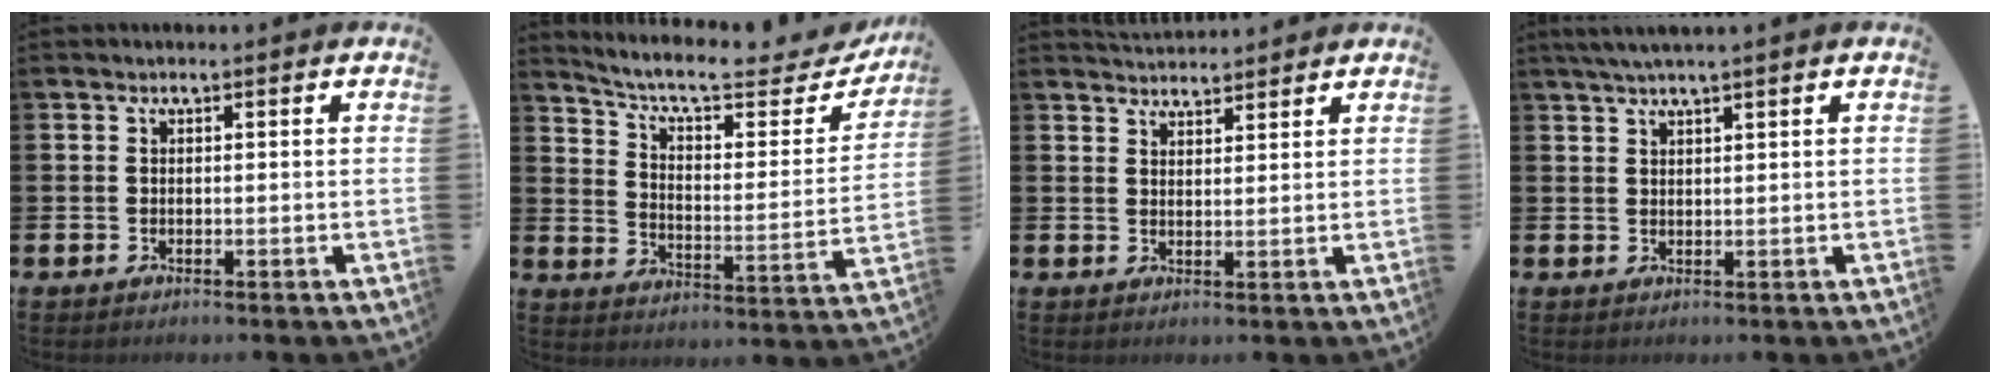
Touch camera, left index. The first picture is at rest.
{"total": 8.3, "force": [7.2, 2.1, 3.4], "torque": [-0.091, -0.054, 0.118]}
{"total": 3.2, "force": [3.2, 0.5, 0.0], "torque": [-0.008, -0.015, 0.059]}
{"total": 2.4, "force": [2.0, -0.3, 1.3], "torque": [-0.036, 0.004, 0.039]}